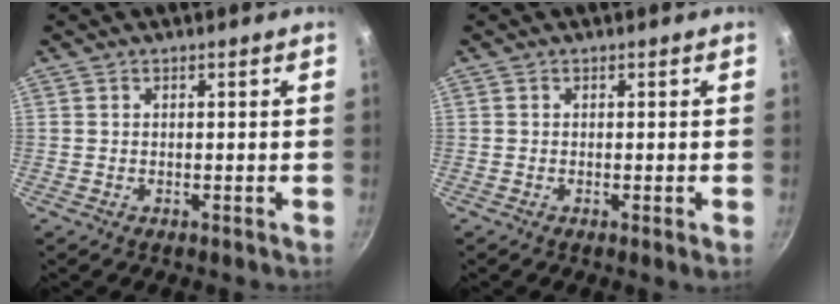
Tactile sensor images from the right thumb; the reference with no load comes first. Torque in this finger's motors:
{"motor_torque": [0.21, 0.49, -0.19, -0.01, 0.11]}